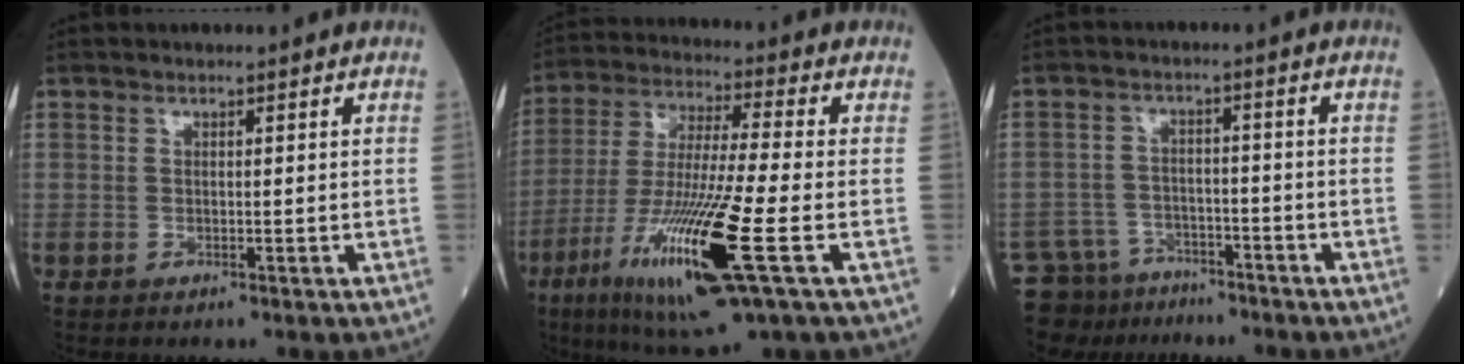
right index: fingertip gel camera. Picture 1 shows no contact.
{"total": 18.1, "force": [-6.6, 0.6, 16.8], "torque": [-0.355, -0.039, -0.122]}
{"total": 8.2, "force": [-7.0, 4.2, 0.3], "torque": [-0.015, 0.017, -0.112]}